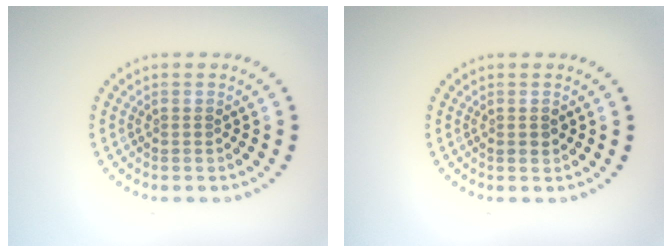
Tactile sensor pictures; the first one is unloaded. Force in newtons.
{"total": 0.9, "press": 0.9, "slide": 0.2}